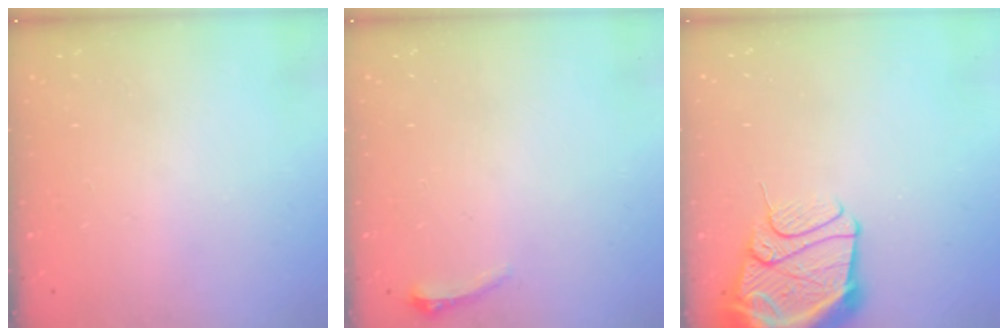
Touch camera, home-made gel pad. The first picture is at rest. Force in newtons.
{"total": 4.2, "press": 3.9, "slide": 1.7}
{"total": 14.8, "press": 14.7, "slide": 1.7}